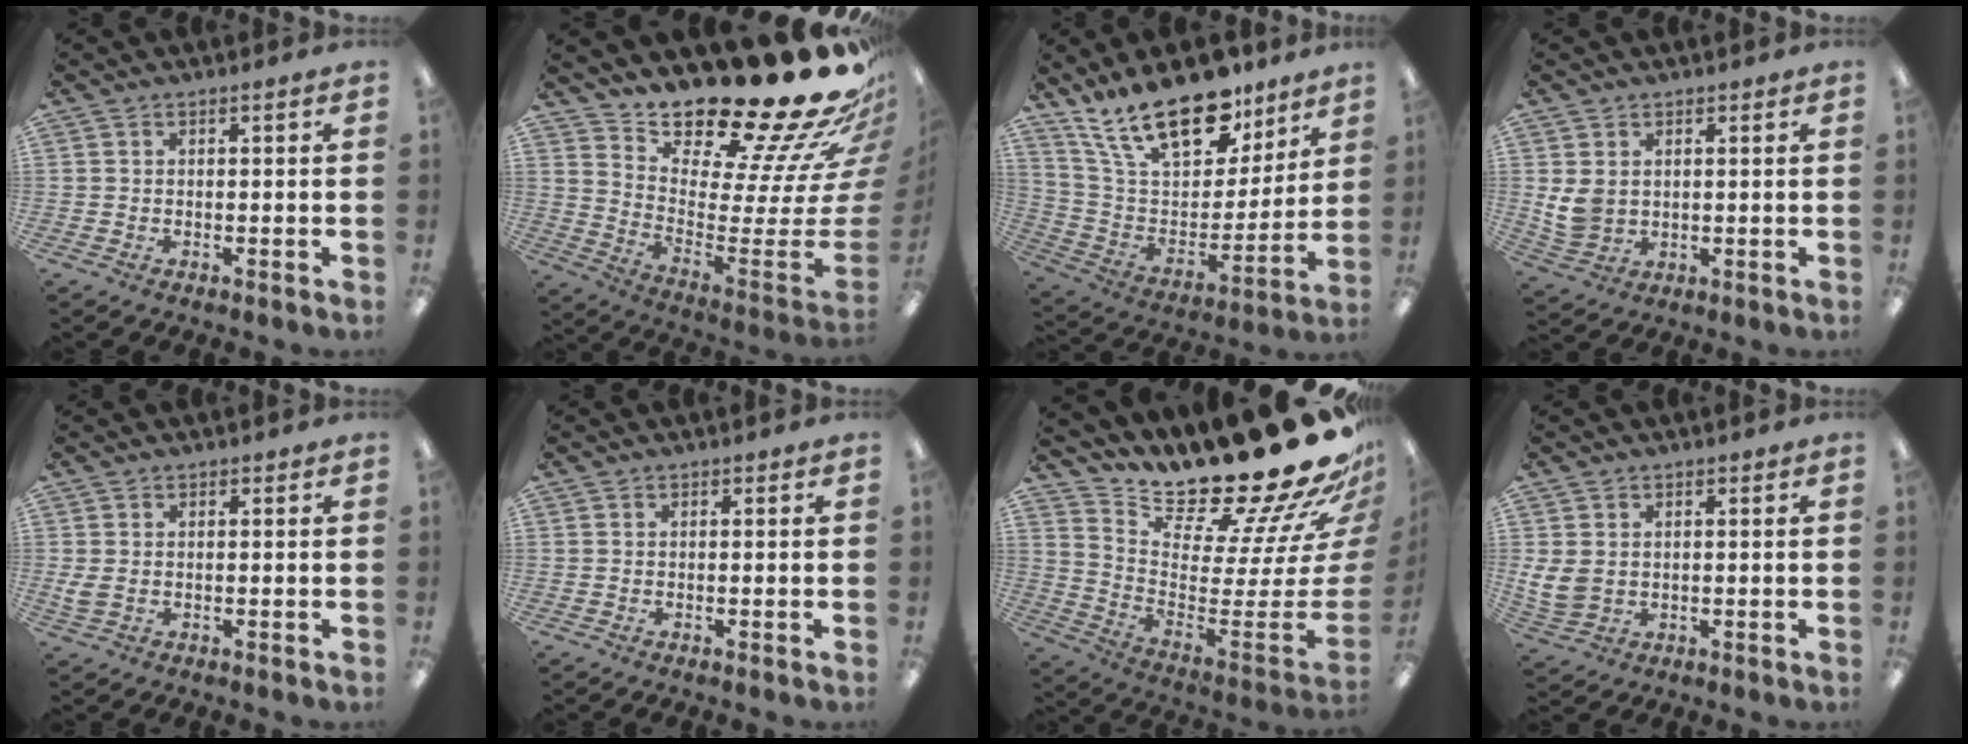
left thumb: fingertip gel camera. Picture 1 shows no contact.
{"total": 25.5, "force": [21.9, 5.7, 11.7], "torque": [-0.120, -0.209, 0.373]}
{"total": 24.0, "force": [16.7, 10.9, 13.4], "torque": [-0.244, -0.108, 0.298]}
{"total": 6.6, "force": [1.7, 5.6, 3.0], "torque": [-0.067, 0.002, 0.036]}
{"total": 2.6, "force": [0.5, 2.0, 1.5], "torque": [-0.011, -0.002, 0.007]}
{"total": 0.0}
{"total": 23.4, "force": [20.0, 4.9, 11.1], "torque": [-0.101, -0.208, 0.346]}
{"total": 6.2, "force": [1.4, 5.2, 3.0], "torque": [-0.064, 0.000, 0.031]}